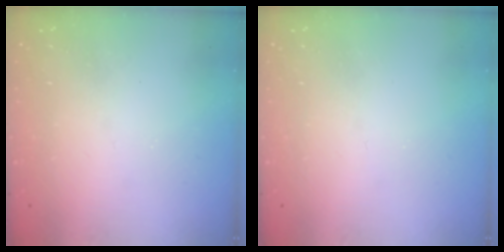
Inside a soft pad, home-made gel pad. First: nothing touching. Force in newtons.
{"total": 0.0}